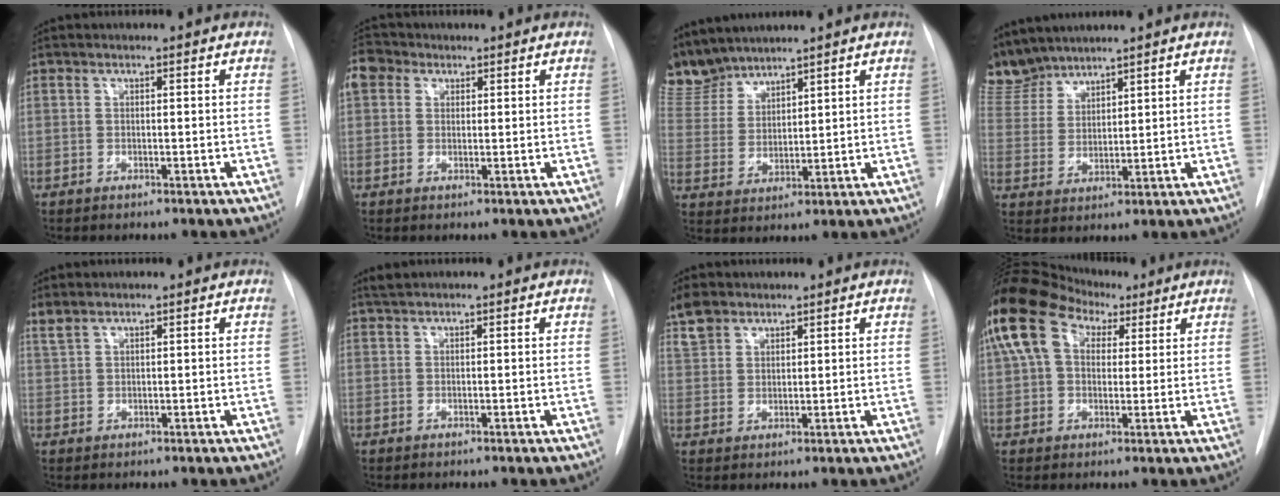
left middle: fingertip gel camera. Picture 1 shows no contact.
{"total": 5.2, "force": [2.5, 4.0, 2.1], "torque": [-0.054, 0.027, 0.047]}
{"total": 8.1, "force": [7.8, 1.7, 1.1], "torque": [-0.042, 0.008, 0.176]}
{"total": 7.2, "force": [6.9, 1.7, 0.6], "torque": [-0.026, 0.005, 0.154]}
{"total": 1.9, "force": [1.6, 0.6, 0.7], "torque": [-0.021, 0.015, 0.039]}
{"total": 0.8, "force": [0.8, -0.1, 0.2], "torque": [-0.009, 0.010, 0.020]}
{"total": 5.6, "force": [4.4, 3.0, 1.7], "torque": [-0.041, 0.015, 0.097]}
{"total": 14.3, "force": [6.5, 9.3, 8.7], "torque": [-0.197, 0.065, 0.115]}